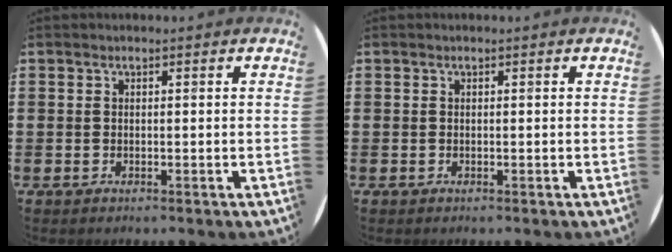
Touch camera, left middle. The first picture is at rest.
{"total": 0.0}